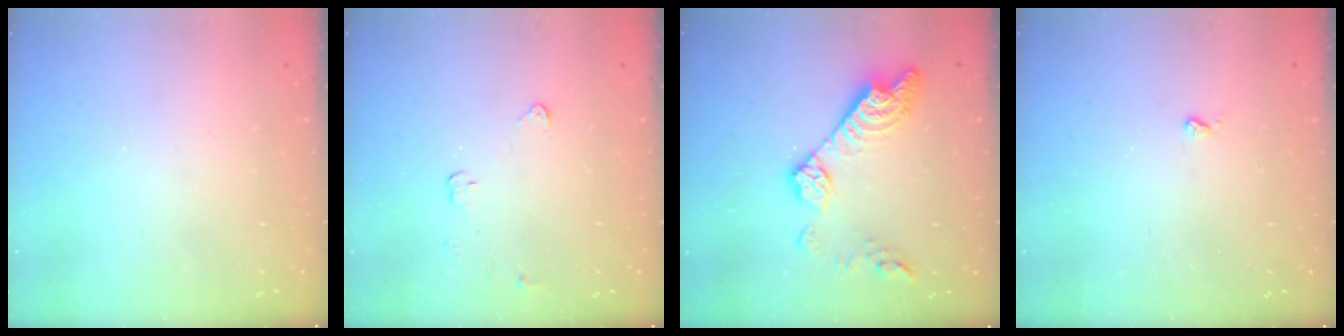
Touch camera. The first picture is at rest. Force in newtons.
{"total": 2.9, "press": 2.9, "slide": 0.4}
{"total": 14.9, "press": 14.9, "slide": 1.1}
{"total": 2.1, "press": 2.1, "slide": 0.5}